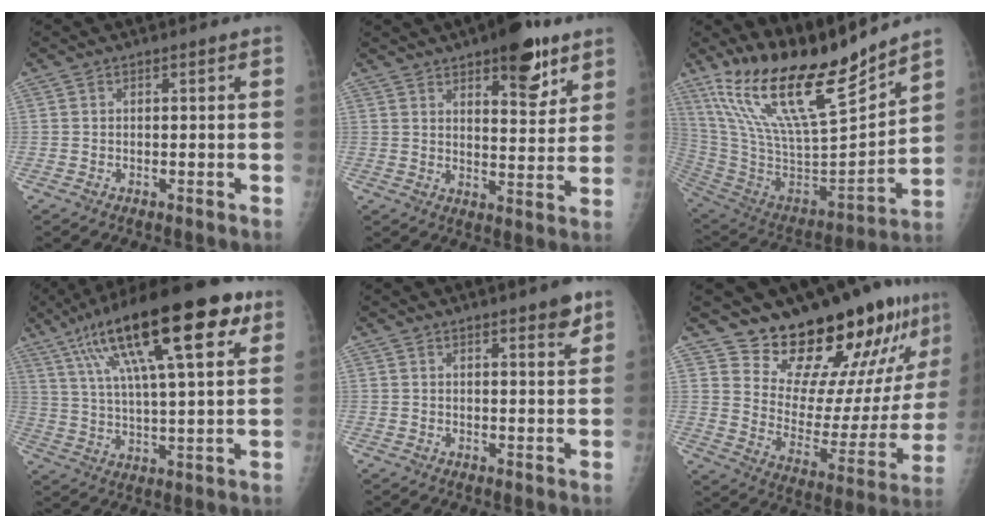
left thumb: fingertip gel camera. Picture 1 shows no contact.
{"total": 13.6, "force": [8.4, 4.9, 9.6], "torque": [-0.097, -0.046, 0.118]}
{"total": 24.0, "force": [19.1, 4.8, 13.8], "torque": [-0.212, -0.112, 0.348]}
{"total": 24.9, "force": [12.1, 7.1, 20.6], "torque": [-0.328, -0.001, 0.194]}
{"total": 4.4, "force": [2.9, 0.9, 3.3], "torque": [-0.036, -0.017, 0.036]}
{"total": 22.7, "force": [19.1, 7.1, 9.9], "torque": [-0.103, -0.138, 0.274]}